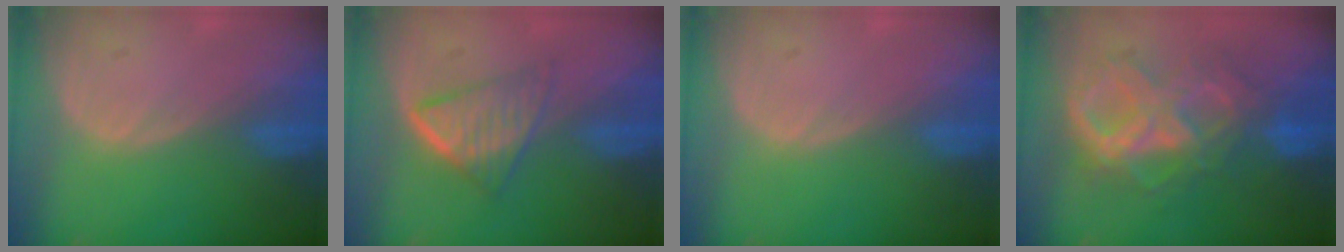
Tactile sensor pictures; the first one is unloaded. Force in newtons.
{"total": 6.4, "press": 5.5, "slide": 3.4}
{"total": 0.0}
{"total": 9.9, "press": 9.8, "slide": 1.3}